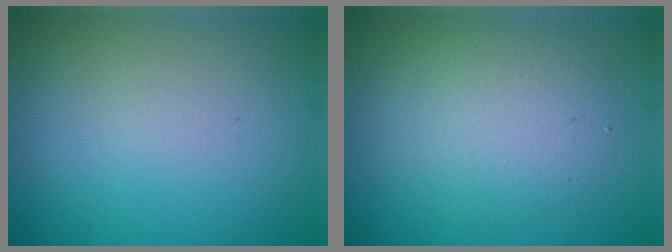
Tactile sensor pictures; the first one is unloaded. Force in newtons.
{"total": 3.8, "press": 3.8, "slide": 0.4}